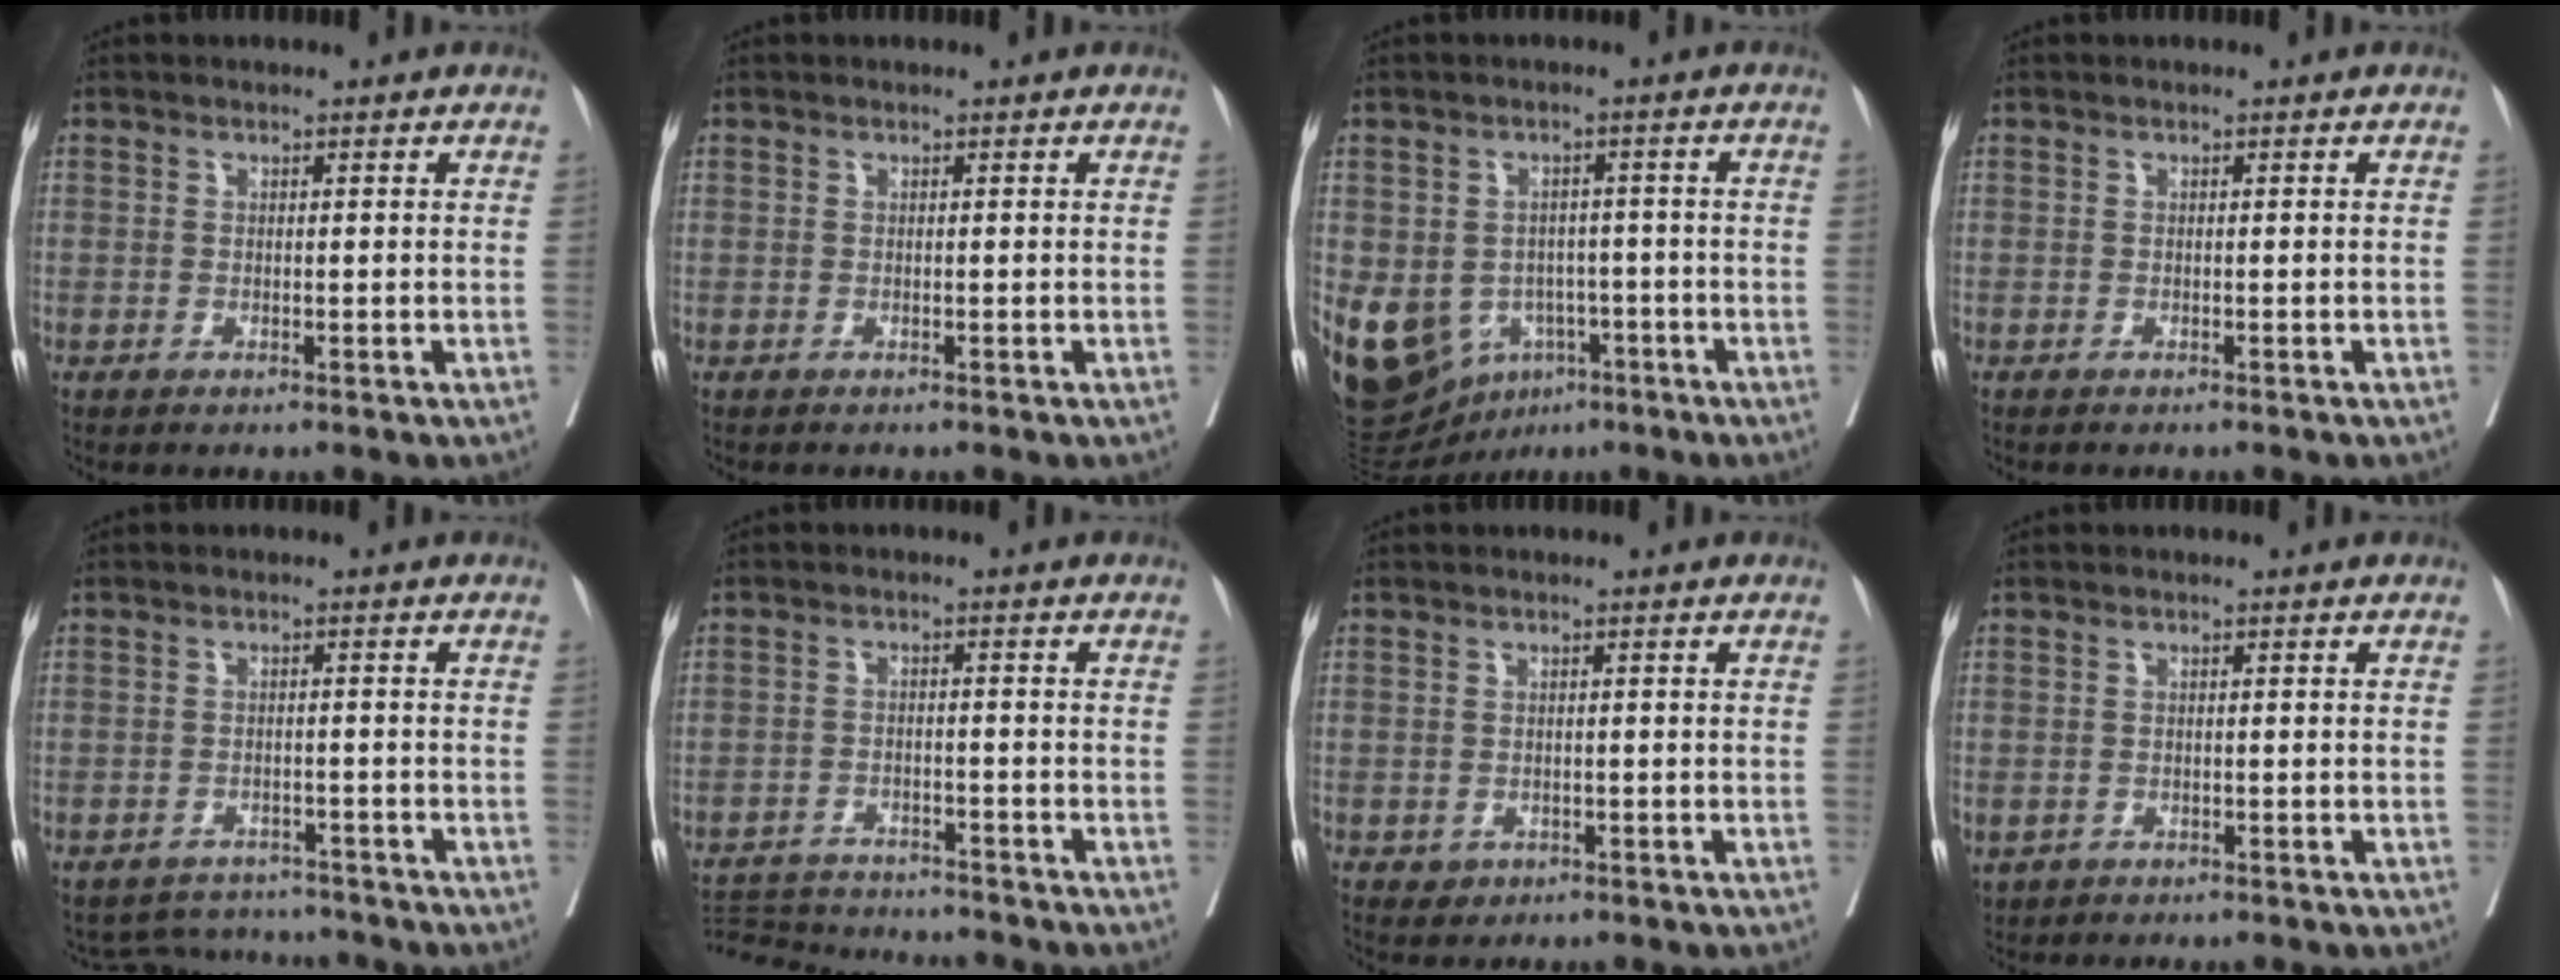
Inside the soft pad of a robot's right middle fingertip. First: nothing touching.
{"total": 0.0}
{"total": 15.3, "force": [-6.5, 11.5, 7.8], "torque": [-0.175, 0.011, -0.088]}
{"total": 2.3, "force": [-2.0, 0.0, 1.0], "torque": [-0.010, 0.001, -0.024]}
{"total": 6.3, "force": [-6.1, 1.3, -0.5], "torque": [0.011, 0.015, -0.084]}
{"total": 11.7, "force": [-11.3, 1.5, 2.6], "torque": [-0.048, 0.004, -0.166]}
{"total": 1.6, "force": [-0.8, 1.4, 0.5], "torque": [-0.005, 0.004, -0.005]}
{"total": 2.5, "force": [-1.2, 1.7, 1.3], "torque": [-0.033, -0.002, -0.013]}